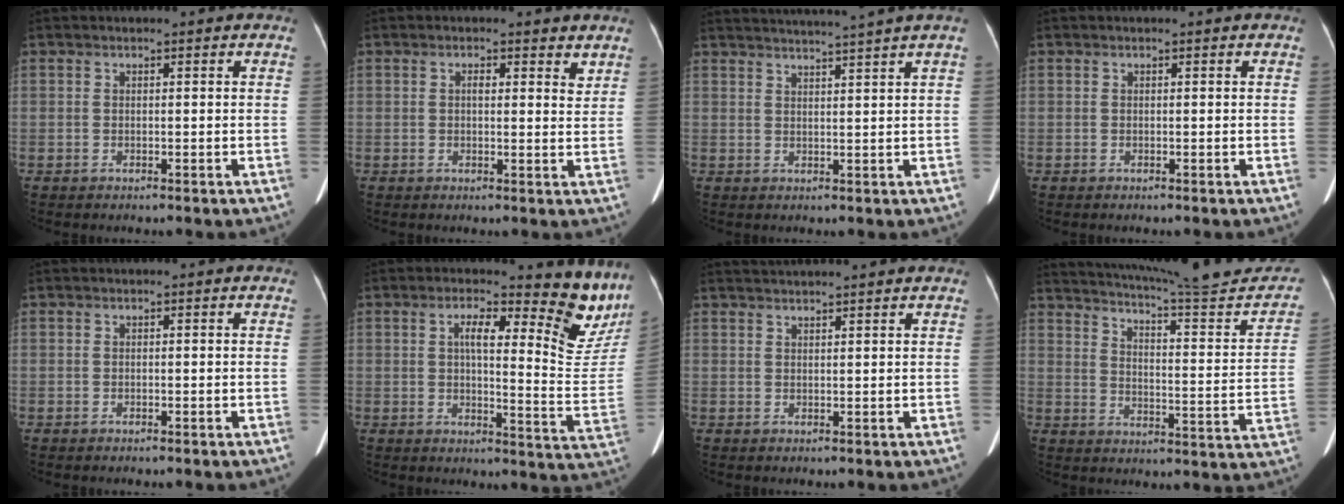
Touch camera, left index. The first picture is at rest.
{"total": 3.5, "force": [2.2, 1.5, 2.3], "torque": [-0.028, 0.006, 0.026]}
{"total": 9.8, "force": [8.8, -2.5, 3.6], "torque": [-0.051, -0.008, 0.117]}
{"total": 0.0}
{"total": 0.0}
{"total": 14.7, "force": [10.8, 3.2, 9.4], "torque": [-0.094, -0.030, 0.110]}
{"total": 6.6, "force": [6.1, -0.8, 2.4], "torque": [-0.034, 0.034, 0.084]}
{"total": 24.3, "force": [22.2, 1.2, 9.8], "torque": [-0.142, -0.057, 0.284]}